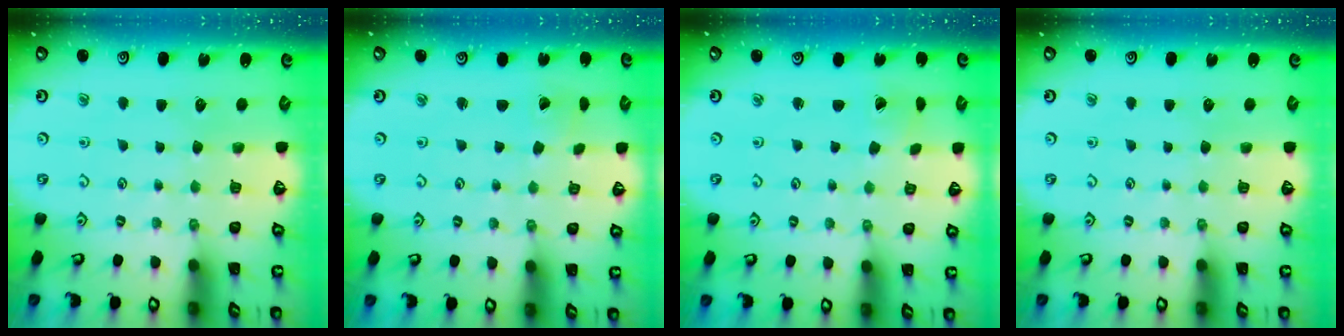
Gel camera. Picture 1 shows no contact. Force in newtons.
{"total": 1.4, "press": 1.4, "slide": 0.1}
{"total": 0.9, "press": 0.8, "slide": 0.4}
{"total": 0.0}